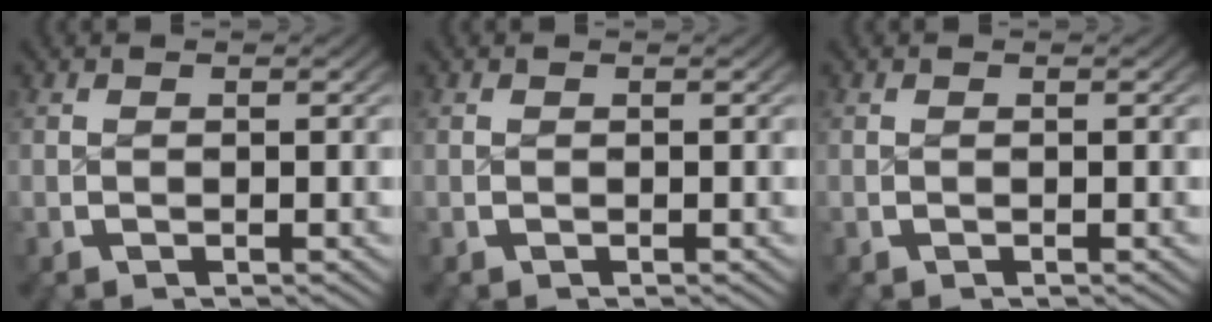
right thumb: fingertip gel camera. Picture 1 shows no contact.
{"total": 0.0}
{"total": 0.0}